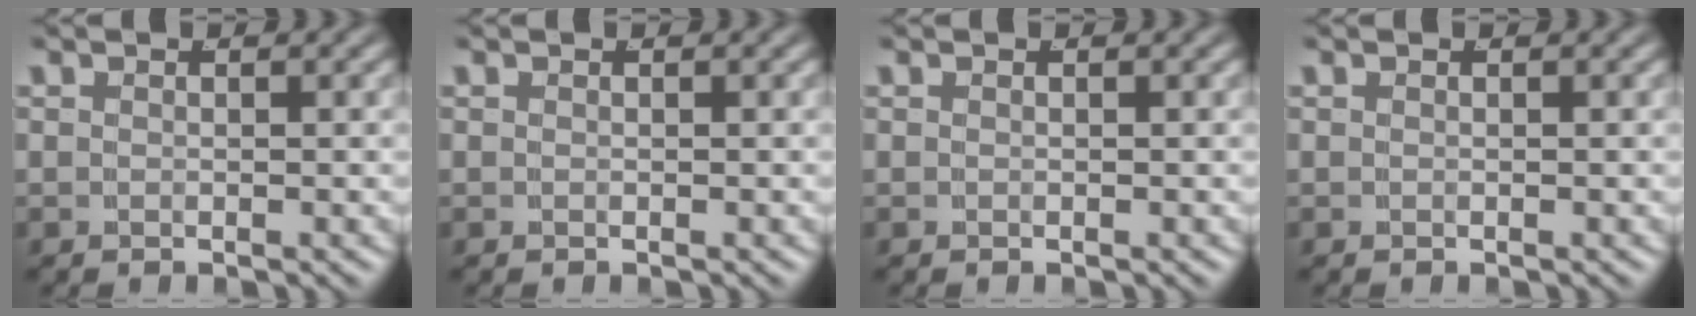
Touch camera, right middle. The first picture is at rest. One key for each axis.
{"total": 0.0}
{"total": 0.0}
{"total": 0.0}